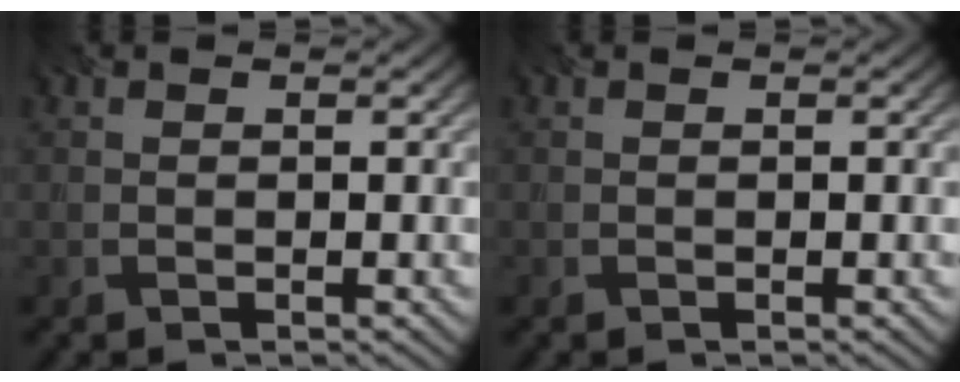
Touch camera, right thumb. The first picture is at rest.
{"total": 0.0}